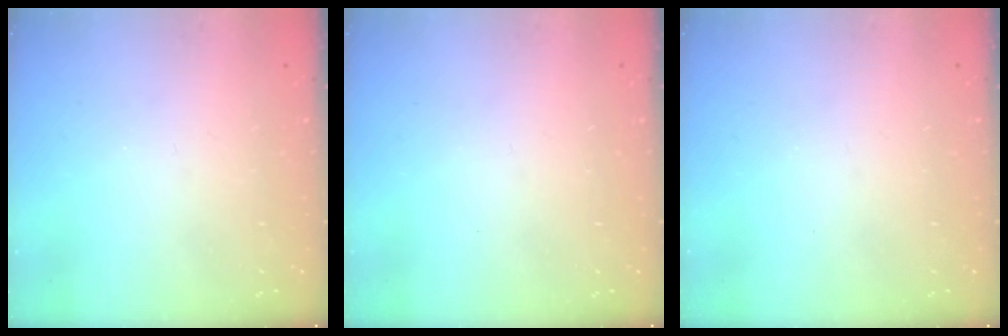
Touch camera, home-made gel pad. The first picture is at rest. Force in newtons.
{"total": 0.0}
{"total": 0.0}